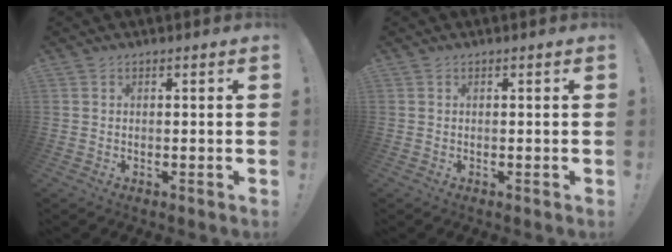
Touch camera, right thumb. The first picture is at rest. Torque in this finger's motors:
{"motor_torque": [0.00, 0.00, 0.00, 0.00, 0.00]}